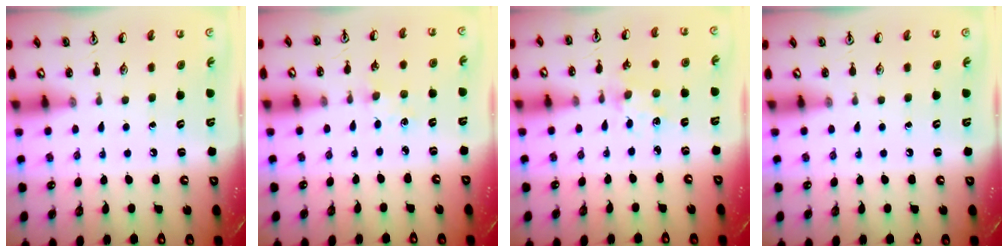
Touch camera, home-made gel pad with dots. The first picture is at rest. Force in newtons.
{"total": 1.3, "press": 1.3, "slide": 0.2}
{"total": 4.1, "press": 4.1, "slide": 0.5}
{"total": 0.0}